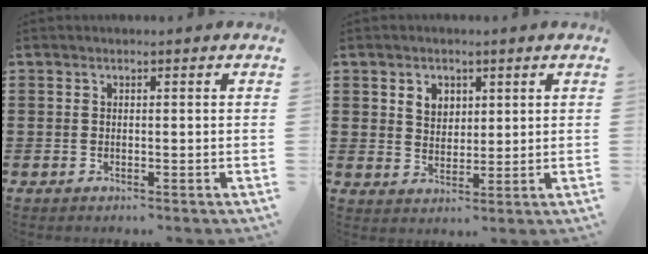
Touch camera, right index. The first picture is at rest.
{"total": 3.3, "force": [1.6, 2.7, 1.2], "torque": [-0.034, 0.011, 0.028]}